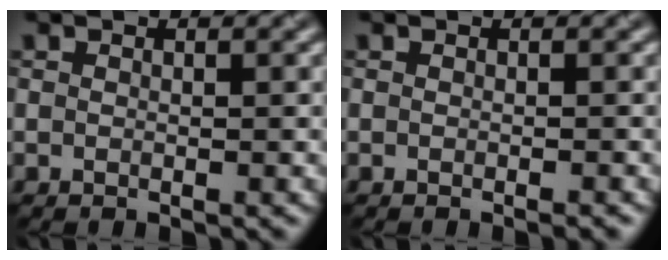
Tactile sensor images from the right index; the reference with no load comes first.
{"total": 1.0, "force": [-0.4, 0.4, 0.8], "torque": [-0.004, 0.000, -0.003]}